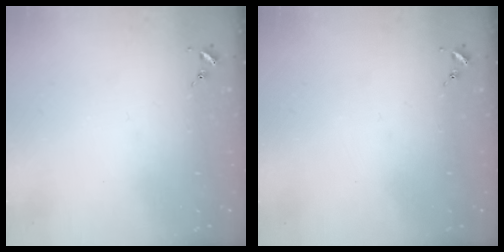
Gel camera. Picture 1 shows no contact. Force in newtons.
{"total": 0.0}